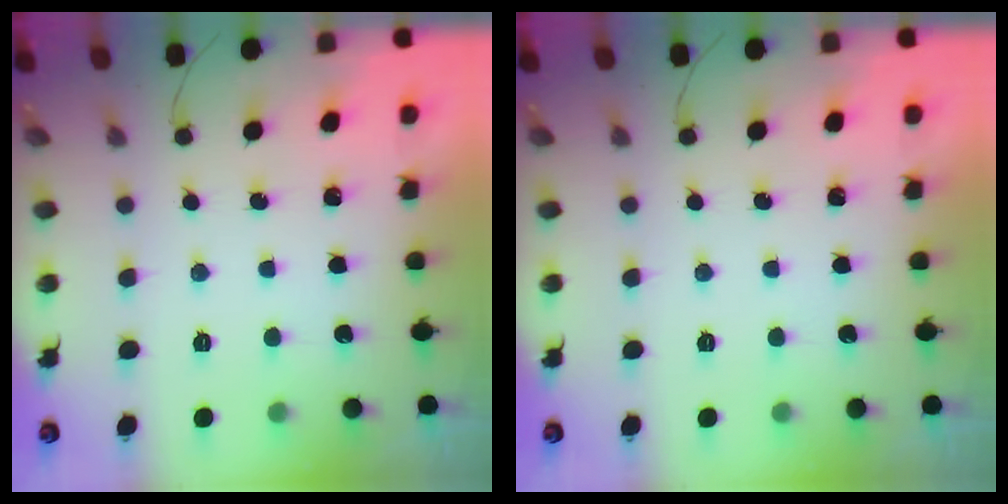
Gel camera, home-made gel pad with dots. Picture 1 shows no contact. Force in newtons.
{"total": 0.0}